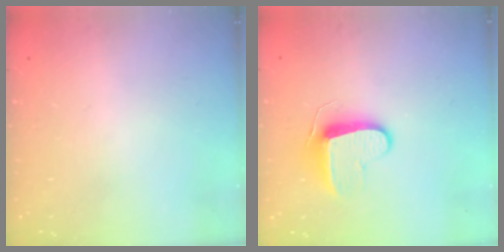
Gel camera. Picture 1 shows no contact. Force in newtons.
{"total": 9.5, "press": 9.5, "slide": 0.3}